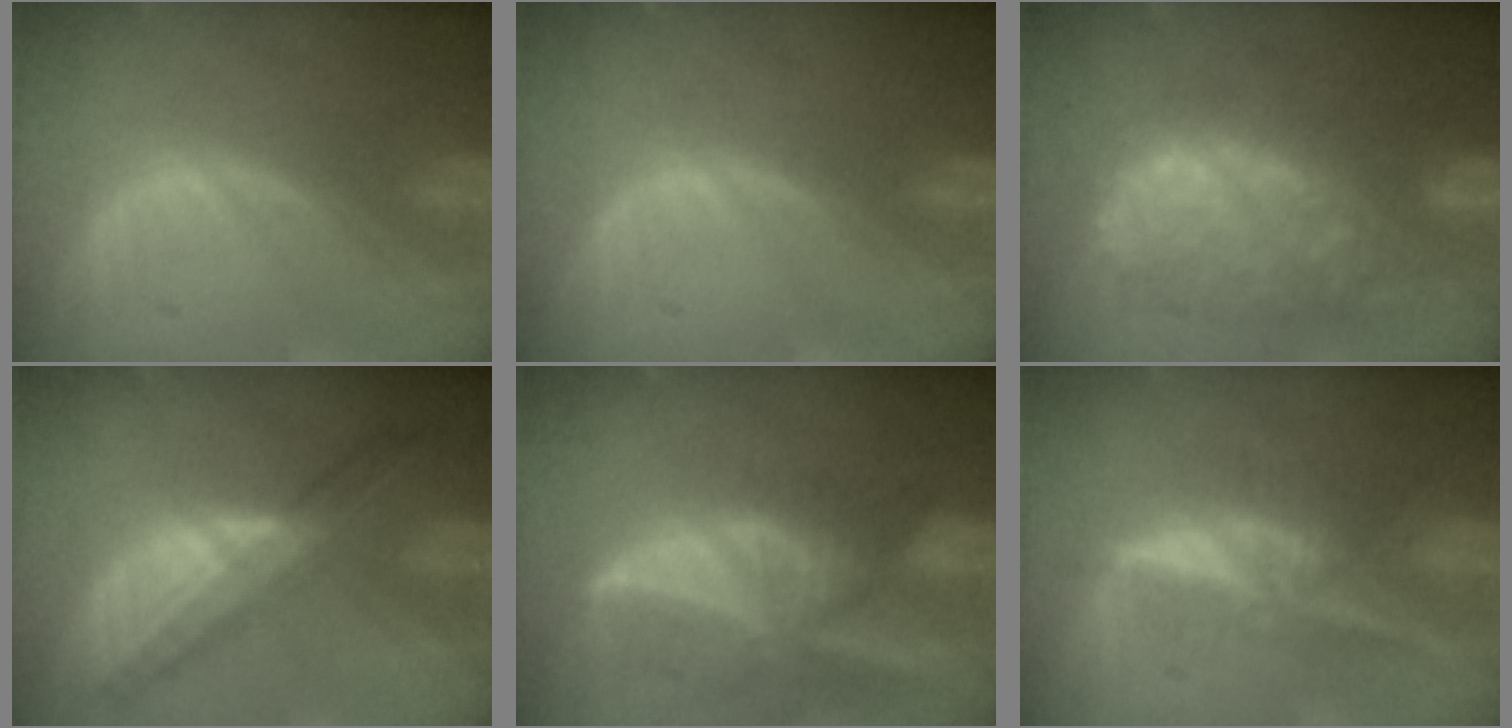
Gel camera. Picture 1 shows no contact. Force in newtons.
{"total": 0.0}
{"total": 12.2, "press": 12.1, "slide": 1.3}
{"total": 8.2, "press": 6.9, "slide": 4.4}
{"total": 9.7, "press": 8.4, "slide": 4.8}
{"total": 5.8, "press": 5.5, "slide": 2.0}